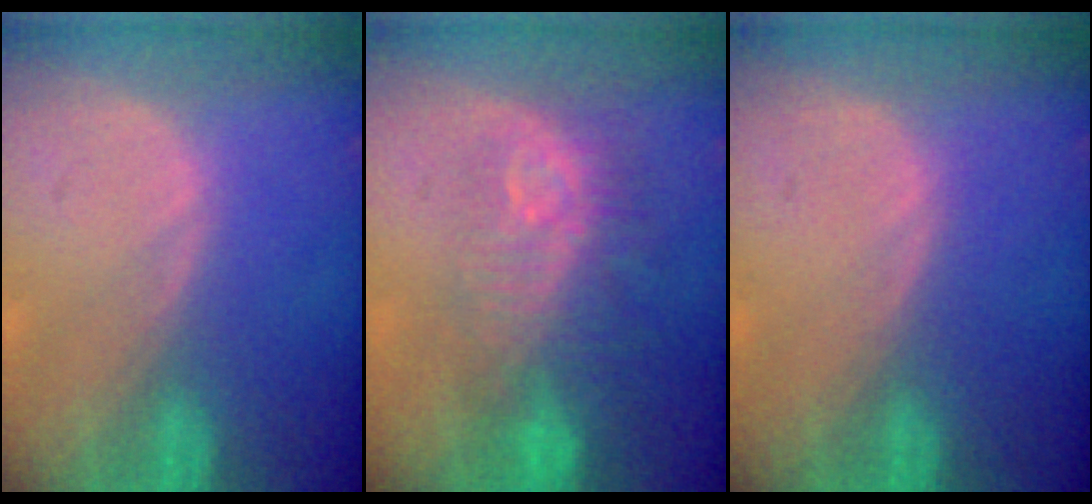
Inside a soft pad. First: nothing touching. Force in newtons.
{"total": 9.7, "press": 8.7, "slide": 4.4}
{"total": 0.0}